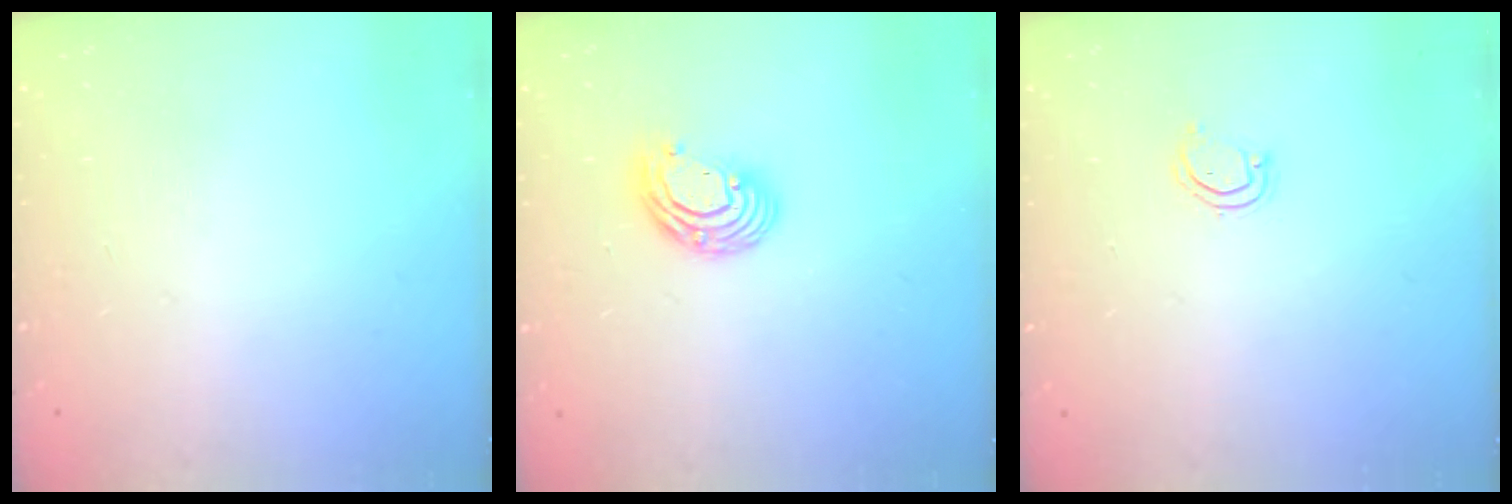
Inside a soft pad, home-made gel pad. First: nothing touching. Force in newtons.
{"total": 8.4, "press": 8.3, "slide": 1.5}
{"total": 3.5, "press": 3.5, "slide": 0.3}